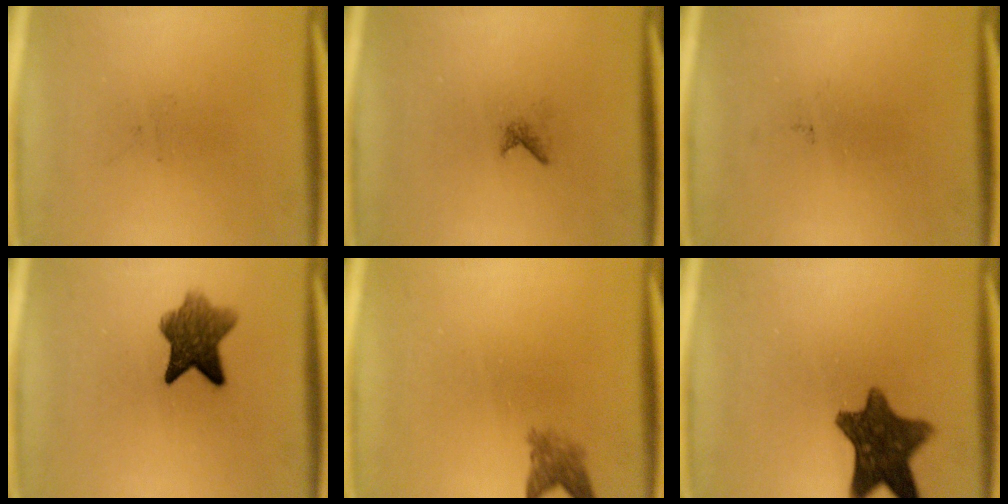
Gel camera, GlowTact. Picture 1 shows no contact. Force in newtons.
{"total": 0.6}
{"total": 0.0}
{"total": 7.1}
{"total": 2.4}
{"total": 11.0}